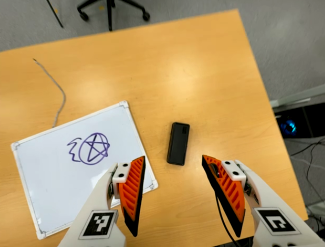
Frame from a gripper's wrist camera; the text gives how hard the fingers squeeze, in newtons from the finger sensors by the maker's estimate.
{"total": 0.0}